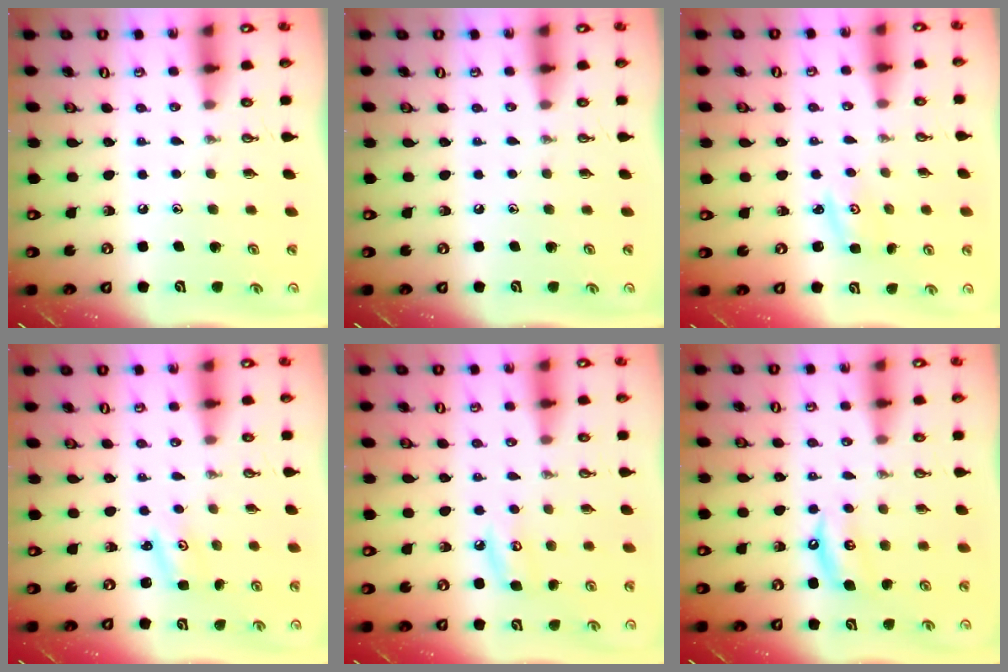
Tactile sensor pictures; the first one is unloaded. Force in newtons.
{"total": 0.0}
{"total": 1.8, "press": 1.8, "slide": 0.0}
{"total": 1.8, "press": 1.8, "slide": 0.3}
{"total": 6.6, "press": 6.6, "slide": 0.7}
{"total": 4.3, "press": 4.3, "slide": 0.3}